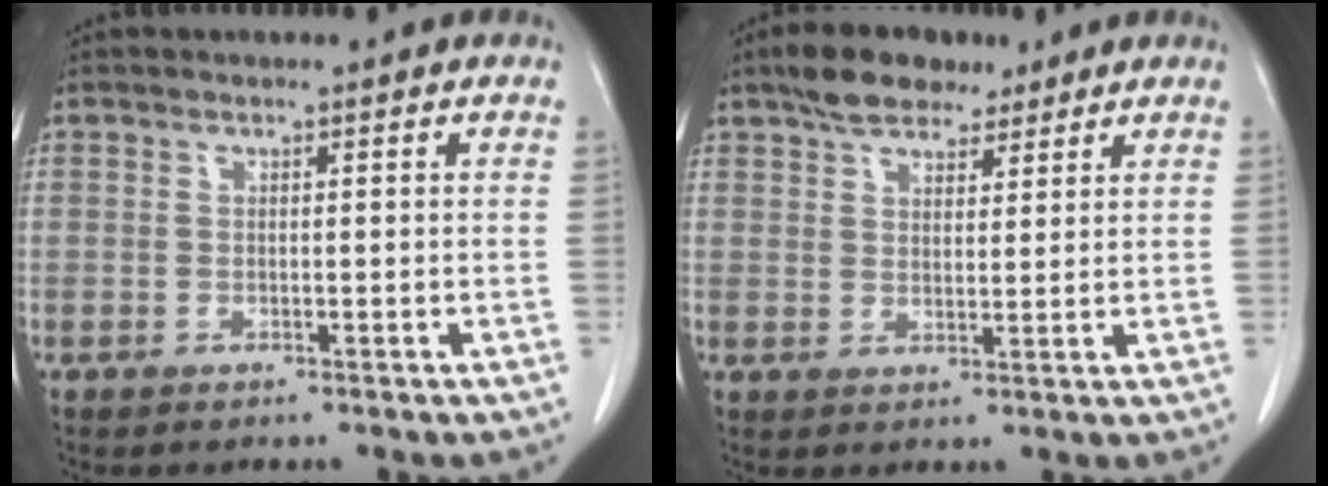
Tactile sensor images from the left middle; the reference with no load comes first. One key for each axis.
{"total": 7.8, "fx": 5.8, "fy": 3.3, "fz": 4.0, "tx": -0.070, "ty": 0.018, "tz": 0.102}